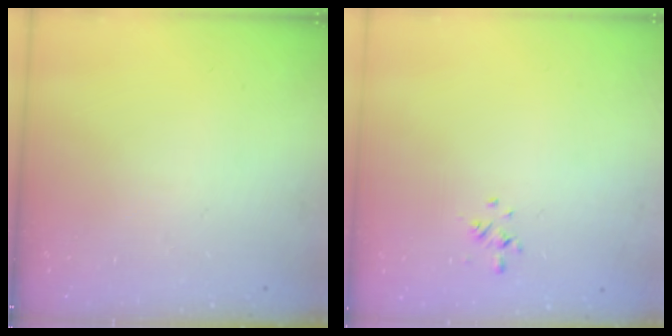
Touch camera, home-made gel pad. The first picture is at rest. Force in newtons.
{"total": 0.6, "press": 0.4, "slide": 0.5}